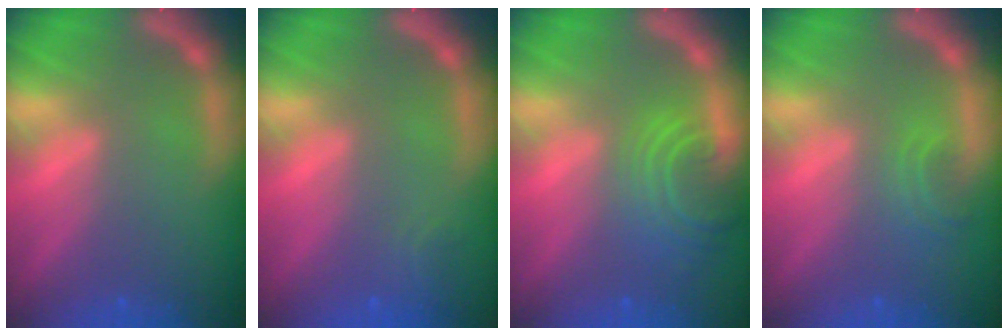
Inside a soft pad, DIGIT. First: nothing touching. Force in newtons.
{"total": 1.4}
{"total": 6.1}
{"total": 1.9}